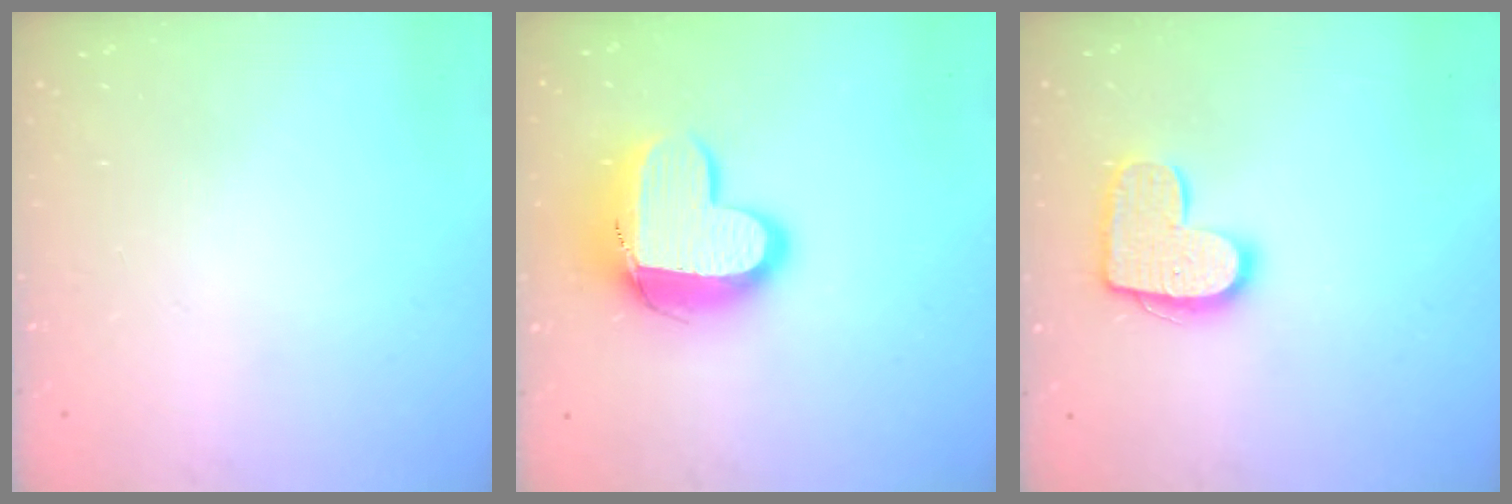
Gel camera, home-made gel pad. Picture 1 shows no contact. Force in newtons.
{"total": 14.3, "press": 14.3, "slide": 1.2}
{"total": 13.2, "press": 13.2, "slide": 0.7}